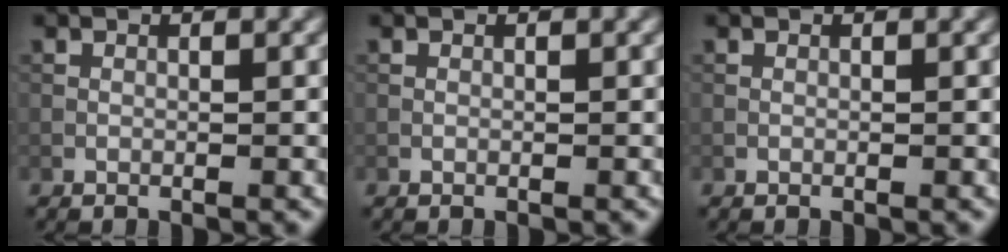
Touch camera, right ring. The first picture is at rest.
{"total": 0.0}
{"total": 0.0}